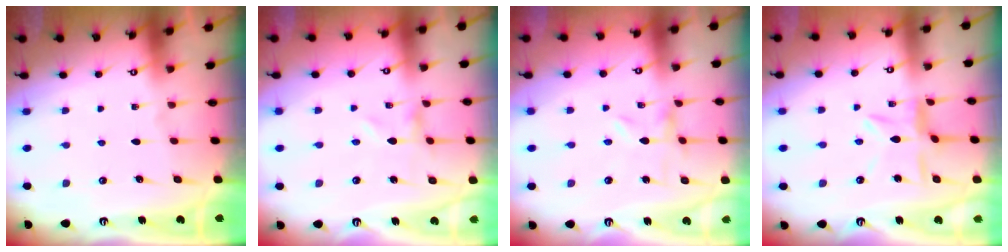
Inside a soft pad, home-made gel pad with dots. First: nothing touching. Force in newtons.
{"total": 0.0}
{"total": 0.0}
{"total": 6.8, "press": 6.8, "slide": 0.7}